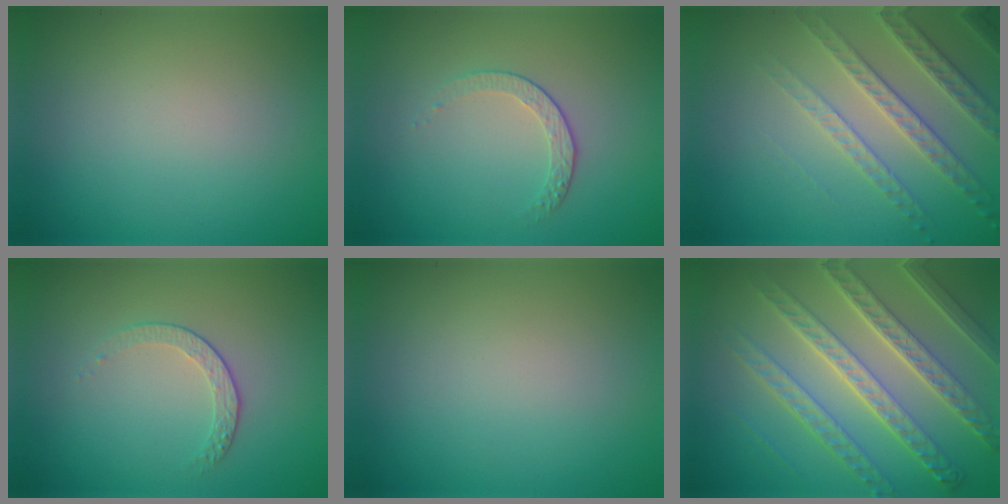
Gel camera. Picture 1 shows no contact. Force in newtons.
{"total": 1.6, "press": 1.0, "slide": 1.3}
{"total": 4.4, "press": 3.7, "slide": 2.4}
{"total": 1.6, "press": 1.0, "slide": 1.3}
{"total": 0.0}
{"total": 8.2, "press": 6.2, "slide": 5.4}